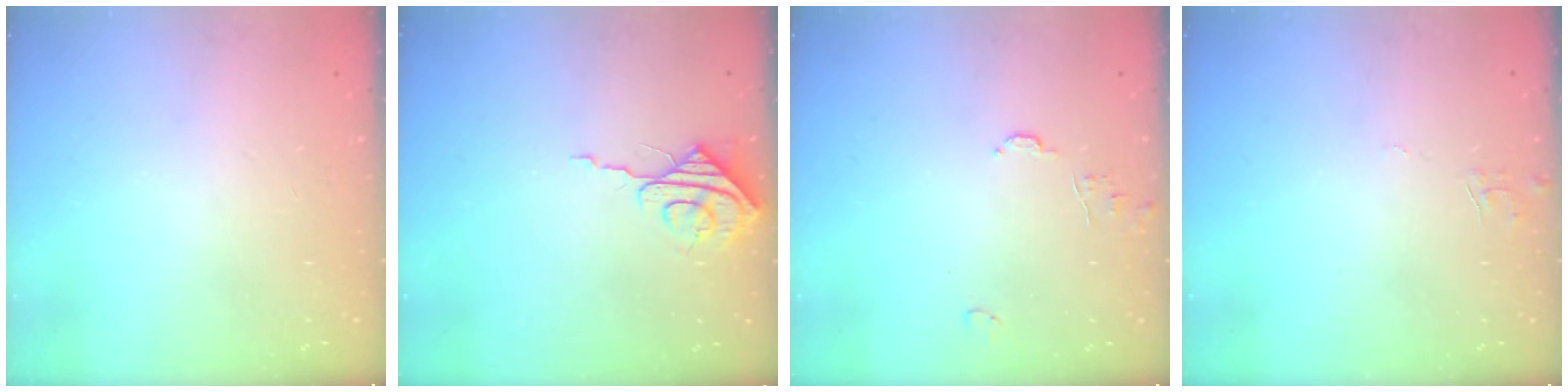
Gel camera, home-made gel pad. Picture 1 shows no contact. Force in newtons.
{"total": 7.9, "press": 7.8, "slide": 0.7}
{"total": 7.0, "press": 7.0, "slide": 0.7}
{"total": 5.2, "press": 5.2, "slide": 0.5}